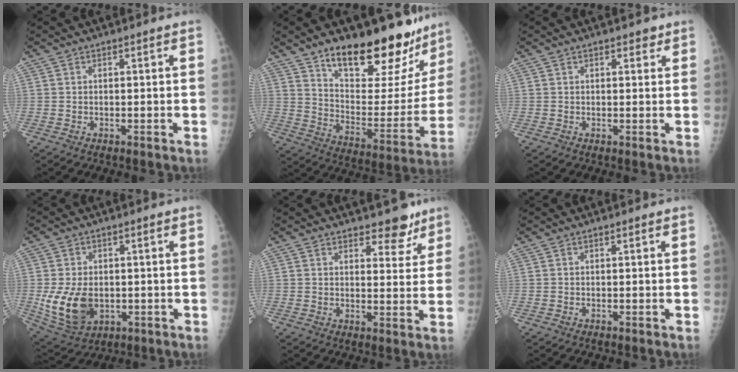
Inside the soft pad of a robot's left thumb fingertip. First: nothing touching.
{"total": 24.9, "force": [19.0, 9.4, 13.0], "torque": [-0.142, -0.109, 0.281]}
{"total": 1.9, "force": [1.2, 1.0, 1.0], "torque": [0.002, -0.004, 0.012]}
{"total": 11.1, "force": [-1.4, 7.6, 8.0], "torque": [-0.140, -0.007, -0.007]}
{"total": 5.6, "force": [4.4, 2.7, 2.3], "torque": [0.002, -0.028, 0.059]}
{"total": 0.0}